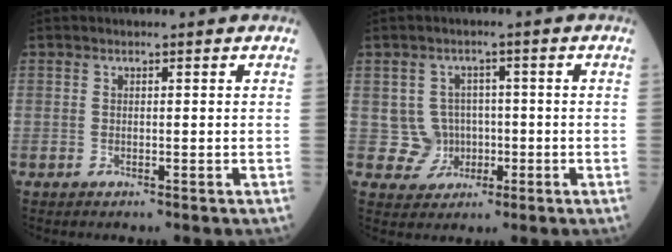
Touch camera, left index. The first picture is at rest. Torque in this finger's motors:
{"motor_torque": [0.10, 0.21, 0.01, -0.03]}